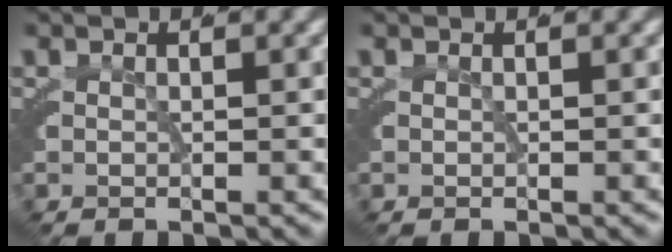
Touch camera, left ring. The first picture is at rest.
{"total": 0.0}